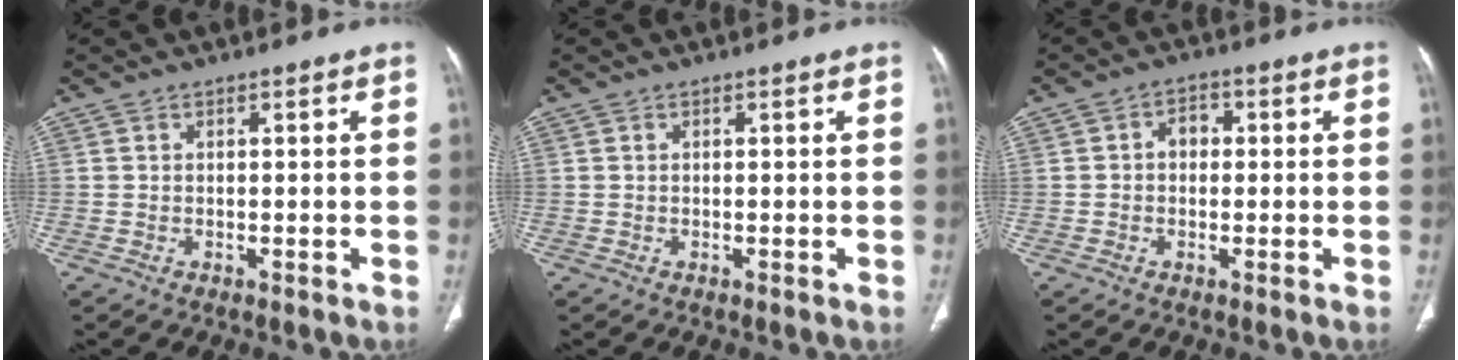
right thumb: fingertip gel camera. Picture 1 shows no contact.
{"total": 0.0}
{"total": 3.1, "force": [0.1, 2.4, 1.9], "torque": [-0.017, 0.014, -0.005]}